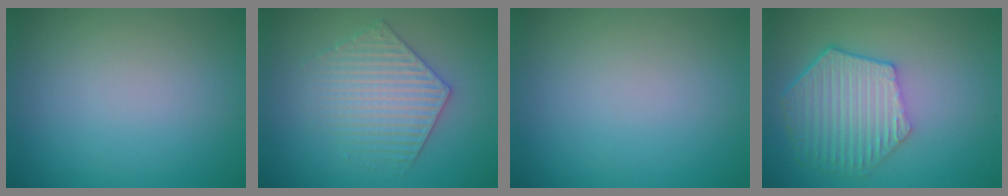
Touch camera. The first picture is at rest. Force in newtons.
{"total": 3.6, "press": 3.5, "slide": 0.5}
{"total": 0.0}
{"total": 6.3, "press": 4.8, "slide": 4.0}